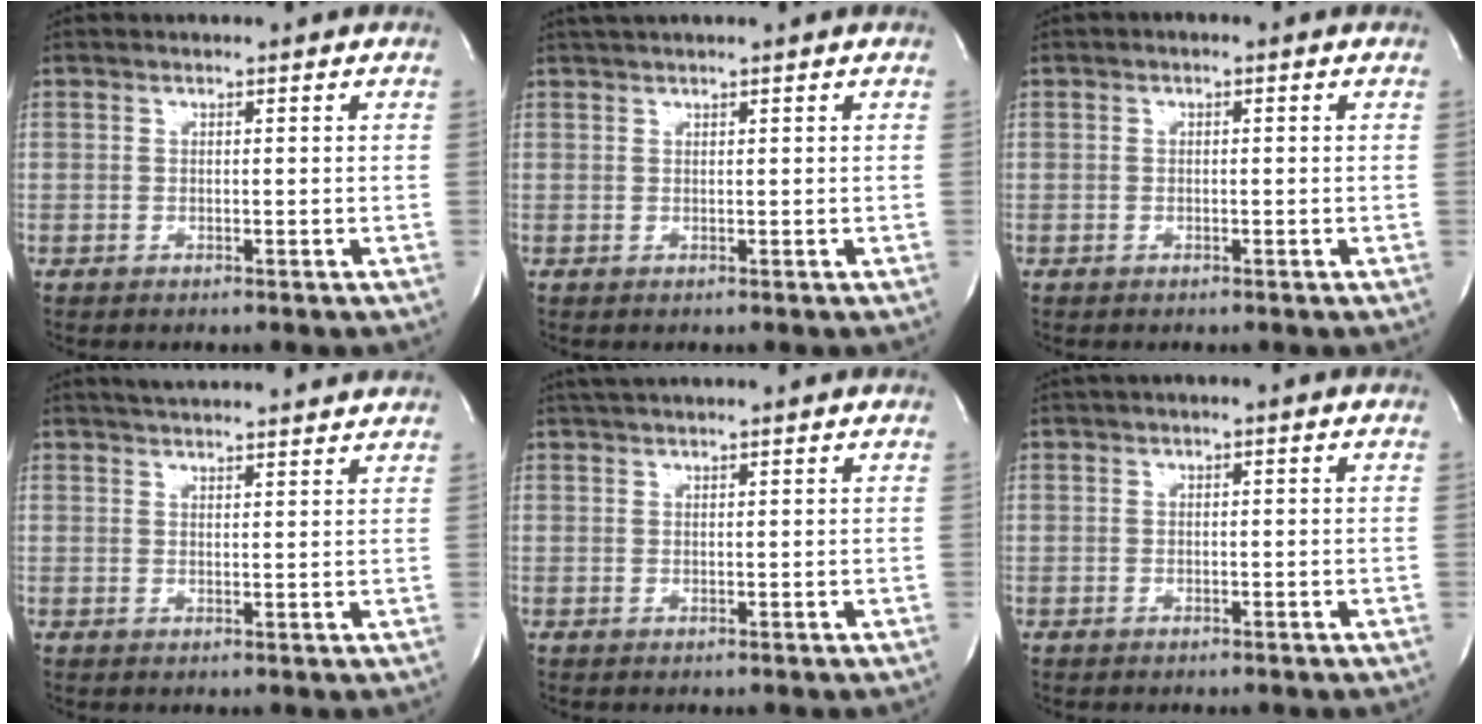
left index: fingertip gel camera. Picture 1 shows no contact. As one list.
[{"total": 2.0, "force": [1.7, -0.5, 1.0], "torque": [-0.012, 0.019, 0.035]}, {"total": 0.8, "force": [-0.8, 0.2, 0.1], "torque": [-0.002, -0.003, -0.017]}, {"total": 11.4, "force": [10.6, 0.9, 4.1], "torque": [-0.066, 0.020, 0.134]}, {"total": 4.8, "force": [4.3, -0.2, 2.3], "torque": [-0.035, 0.027, 0.063]}, {"total": 0.7, "force": [-0.4, 0.2, 0.6], "torque": [-0.014, 0.003, -0.006]}]